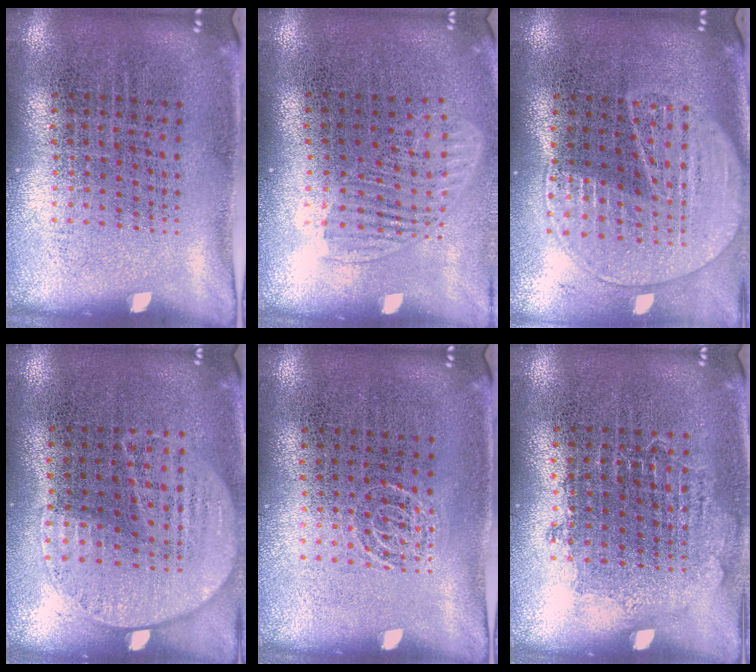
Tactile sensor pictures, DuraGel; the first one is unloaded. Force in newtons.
{"total": 1.4, "press": 1.2, "slide": 0.8}
{"total": 2.0, "press": 1.8, "slide": 1.0}
{"total": 1.2, "press": 1.1, "slide": 0.5}
{"total": 0.6, "press": 0.5, "slide": 0.3}
{"total": 0.8, "press": 0.8, "slide": 0.3}